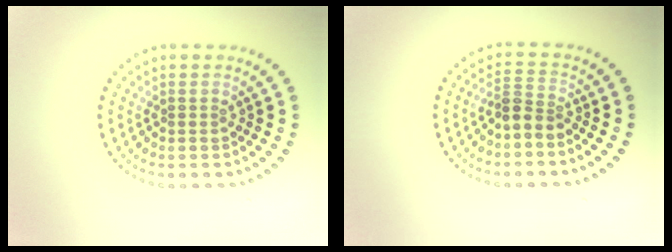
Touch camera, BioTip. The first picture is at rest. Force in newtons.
{"total": 2.3, "press": 1.9, "slide": 1.4}